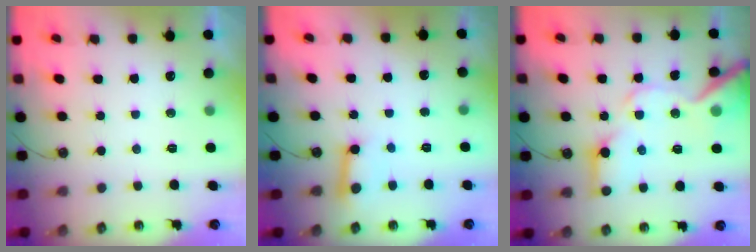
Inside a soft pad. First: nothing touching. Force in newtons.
{"total": 8.6, "press": 8.5, "slide": 0.9}
{"total": 17.4, "press": 17.3, "slide": 2.1}